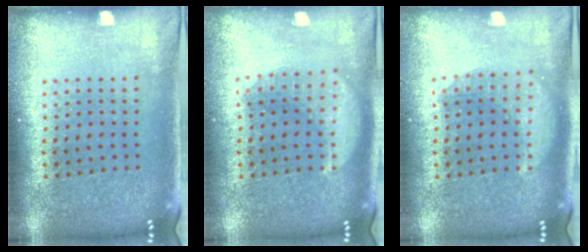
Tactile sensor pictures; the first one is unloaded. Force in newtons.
{"total": 3.1, "press": 3.1, "slide": 0.5}
{"total": 1.4, "press": 1.4, "slide": 0.2}